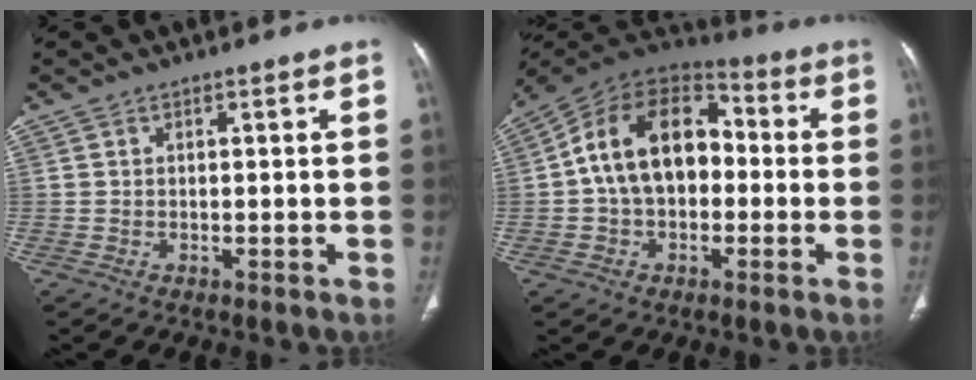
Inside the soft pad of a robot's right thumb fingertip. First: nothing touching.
{"total": 17.3, "force": [0.3, 11.7, 12.7], "torque": [-0.189, 0.043, -0.007]}